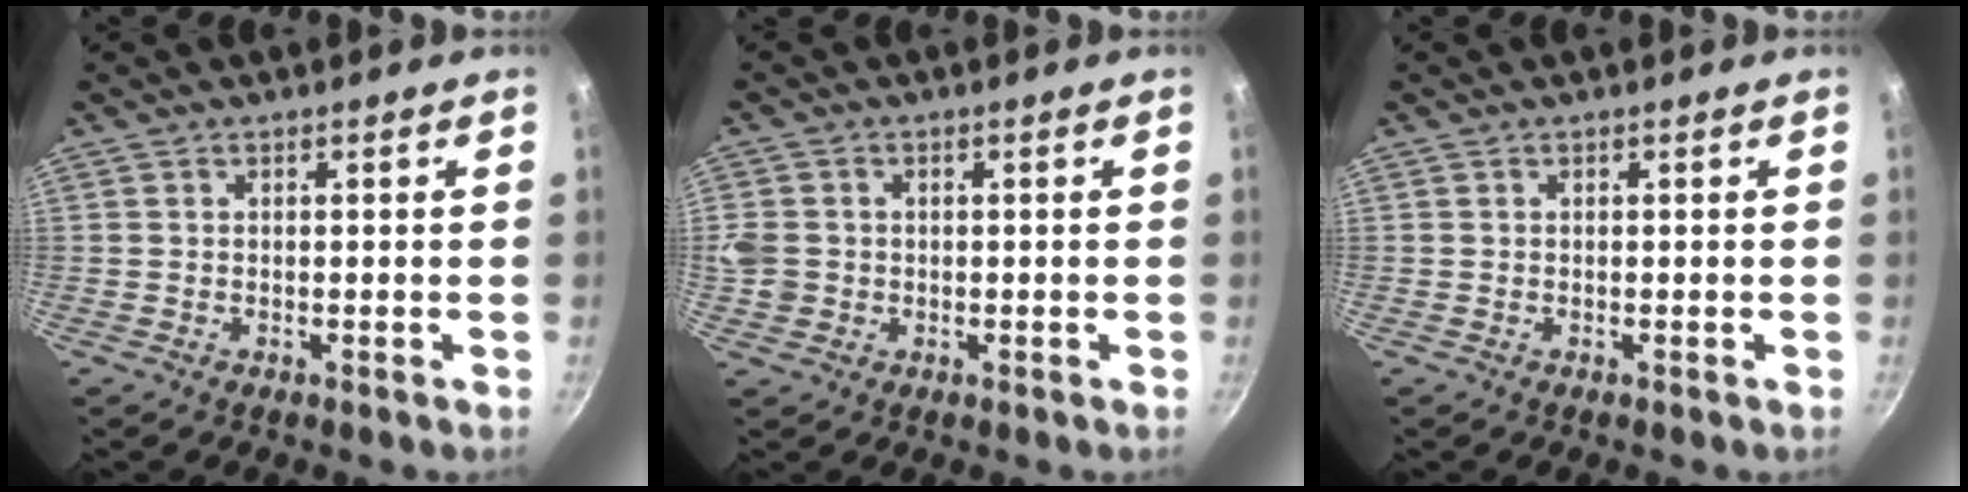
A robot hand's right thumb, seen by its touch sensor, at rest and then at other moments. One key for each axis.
{"total": 4.8, "fx": -0.2, "fy": 4.2, "fz": 2.4, "tx": -0.044, "ty": 0.009, "tz": 0.000}
{"total": 0.0}